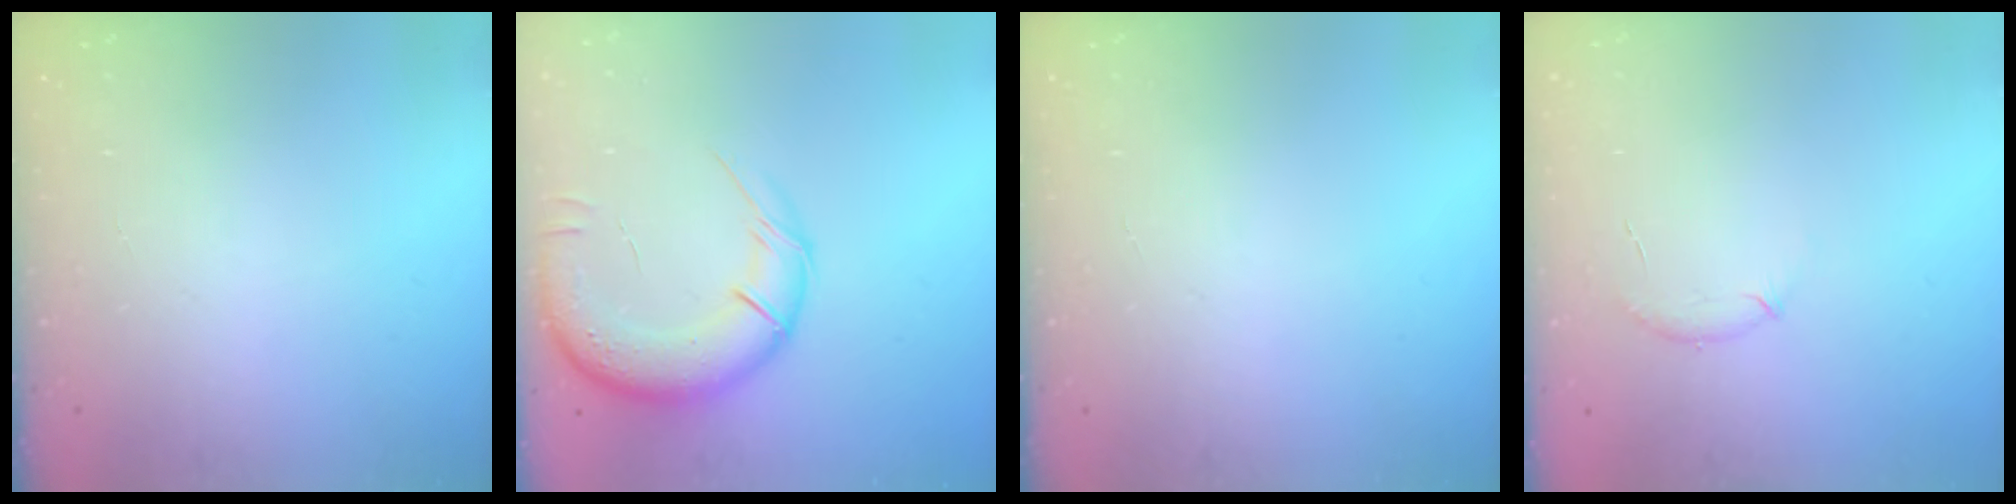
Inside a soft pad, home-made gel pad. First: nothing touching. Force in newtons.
{"total": 15.8, "press": 15.3, "slide": 4.0}
{"total": 0.0}
{"total": 6.1, "press": 5.9, "slide": 1.4}